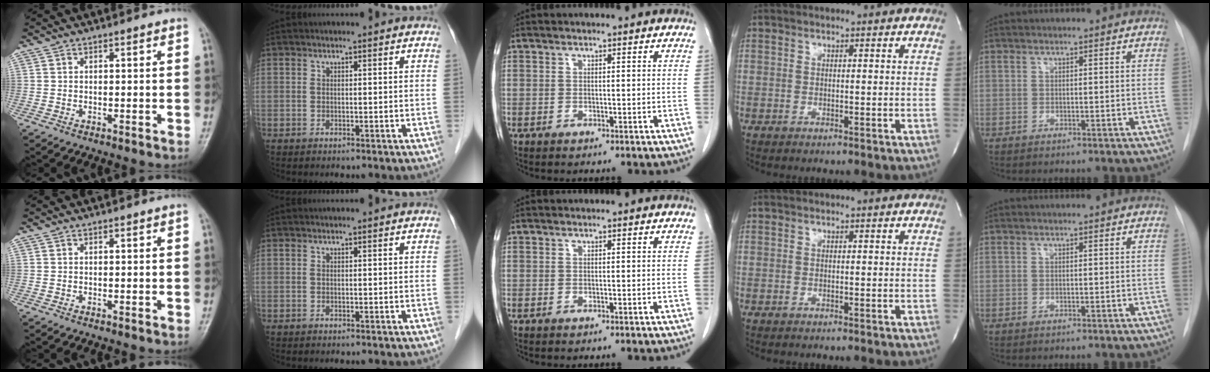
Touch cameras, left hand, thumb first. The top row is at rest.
{}